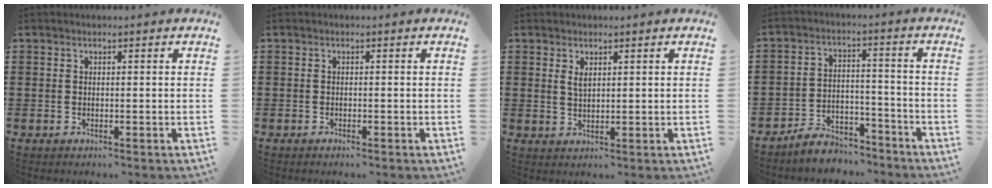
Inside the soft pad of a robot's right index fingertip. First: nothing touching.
{"total": 0.6, "force": [-0.6, -0.1, 0.1], "torque": [-0.005, -0.005, -0.011]}
{"total": 1.8, "force": [0.9, 0.8, 1.4], "torque": [-0.031, 0.003, 0.016]}
{"total": 5.2, "force": [-5.0, 1.2, 0.7], "torque": [-0.015, 0.011, -0.099]}